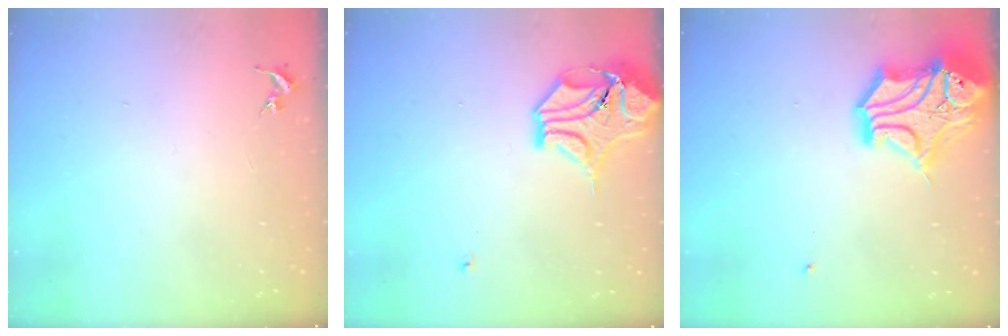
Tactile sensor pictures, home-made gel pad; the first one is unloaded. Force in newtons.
{"total": 13.4, "press": 13.3, "slide": 1.9}
{"total": 18.1, "press": 17.9, "slide": 2.4}